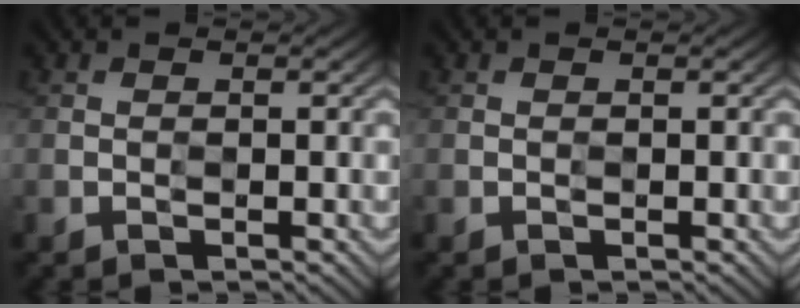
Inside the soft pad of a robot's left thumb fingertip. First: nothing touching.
{"total": 0.0}